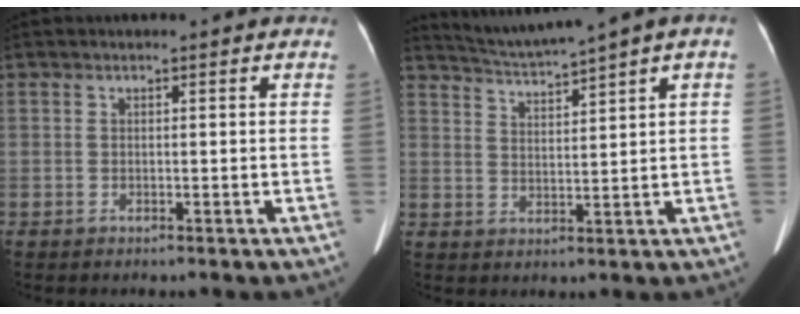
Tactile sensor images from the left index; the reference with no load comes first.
{"total": 5.8, "force": [4.9, -1.3, 2.9], "torque": [-0.053, 0.004, 0.091]}